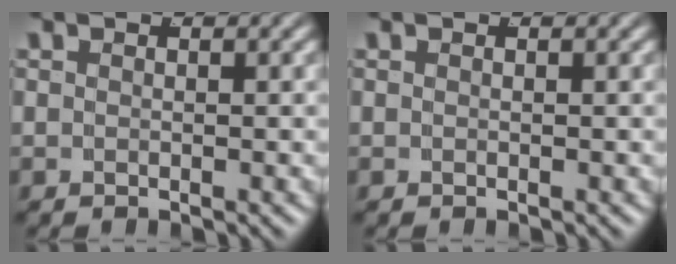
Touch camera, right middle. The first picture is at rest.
{"total": 0.0}